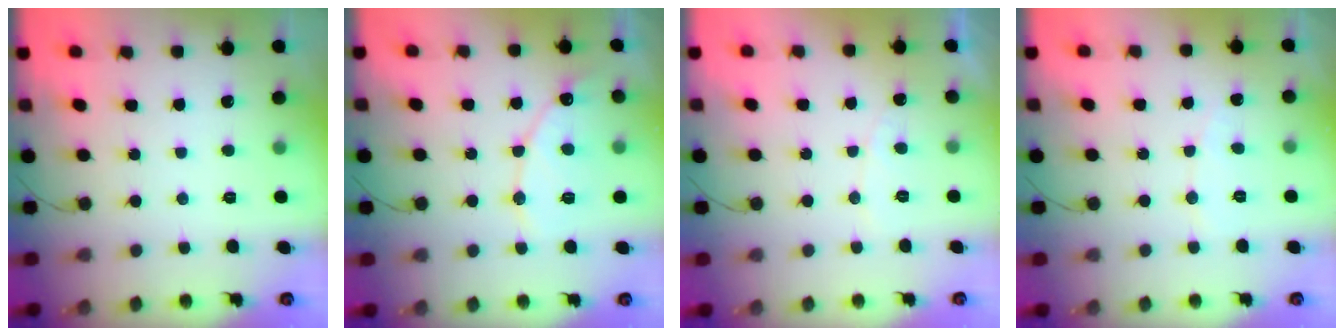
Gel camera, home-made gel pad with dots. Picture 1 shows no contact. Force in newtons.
{"total": 10.7, "press": 10.6, "slide": 1.0}
{"total": 4.0, "press": 4.0, "slide": 0.3}
{"total": 3.7, "press": 3.7, "slide": 0.3}